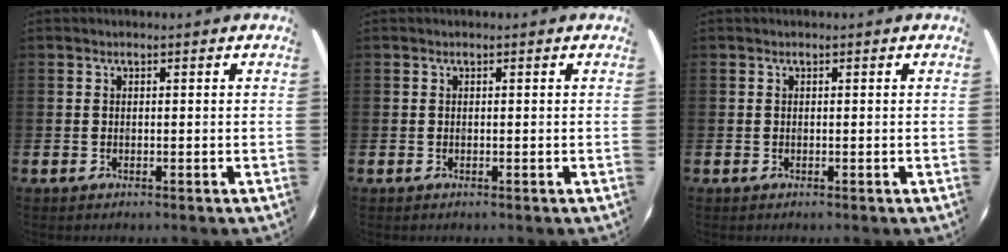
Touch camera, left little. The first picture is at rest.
{"total": 0.0}
{"total": 0.0}